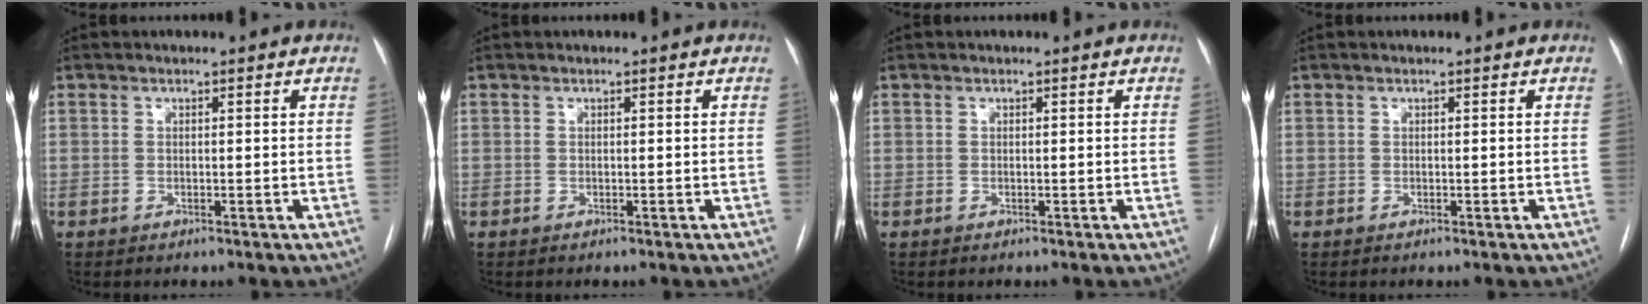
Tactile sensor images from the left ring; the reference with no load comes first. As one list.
[{"total": 0.0}, {"total": 0.0}, {"total": 0.0}]